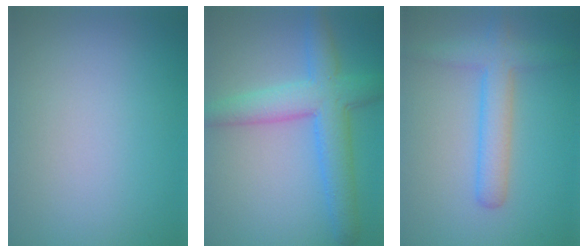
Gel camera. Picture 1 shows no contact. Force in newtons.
{"total": 6.0, "press": 6.0, "slide": 0.2}
{"total": 3.7, "press": 3.7, "slide": 0.2}